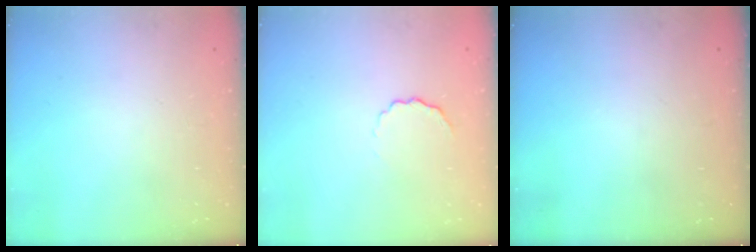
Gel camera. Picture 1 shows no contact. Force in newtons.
{"total": 3.4, "press": 3.4, "slide": 0.7}
{"total": 0.0}